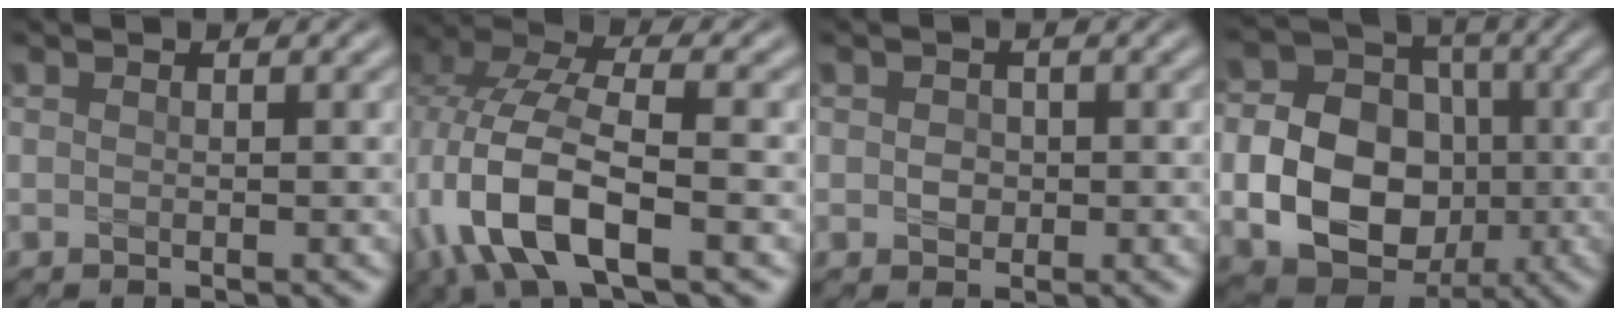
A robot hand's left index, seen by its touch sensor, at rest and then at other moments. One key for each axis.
{"total": 9.5, "fx": -3.0, "fy": 4.0, "fz": 8.1, "tx": -0.175, "ty": 0.006, "tz": -0.070}
{"total": 1.5, "fx": 0.0, "fy": 1.3, "fz": 0.7, "tx": -0.012, "ty": -0.002, "tz": -0.003}
{"total": 11.5, "fx": -1.8, "fy": 9.4, "fz": 6.4, "tx": -0.093, "ty": -0.015, "tz": -0.048}